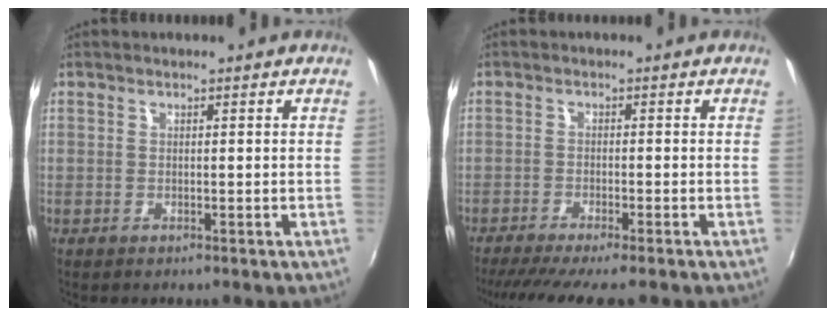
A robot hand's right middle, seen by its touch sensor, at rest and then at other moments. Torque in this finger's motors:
{"motor_torque": [0.79, -0.79, 0.19, 0.04]}